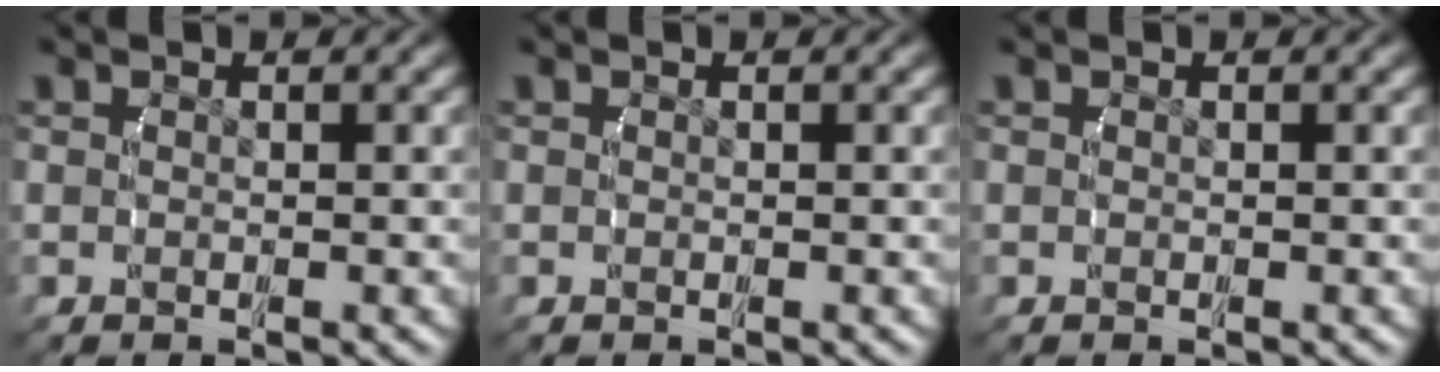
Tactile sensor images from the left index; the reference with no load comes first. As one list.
[{"total": 0.0}, {"total": 0.0}]